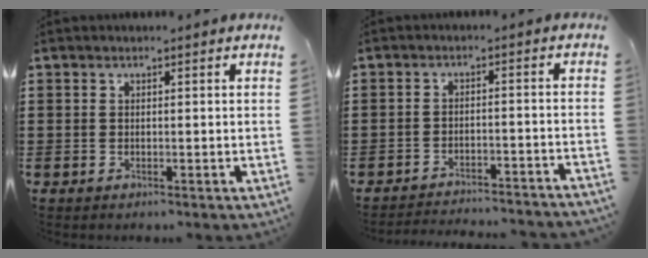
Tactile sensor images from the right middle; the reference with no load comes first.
{"total": 3.1, "force": [-3.0, -0.1, 0.4], "torque": [-0.011, -0.002, -0.063]}